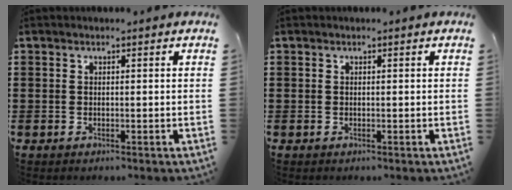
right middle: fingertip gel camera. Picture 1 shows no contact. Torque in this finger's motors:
{"motor_torque": [0.00, -0.01, 0.00, 0.00]}